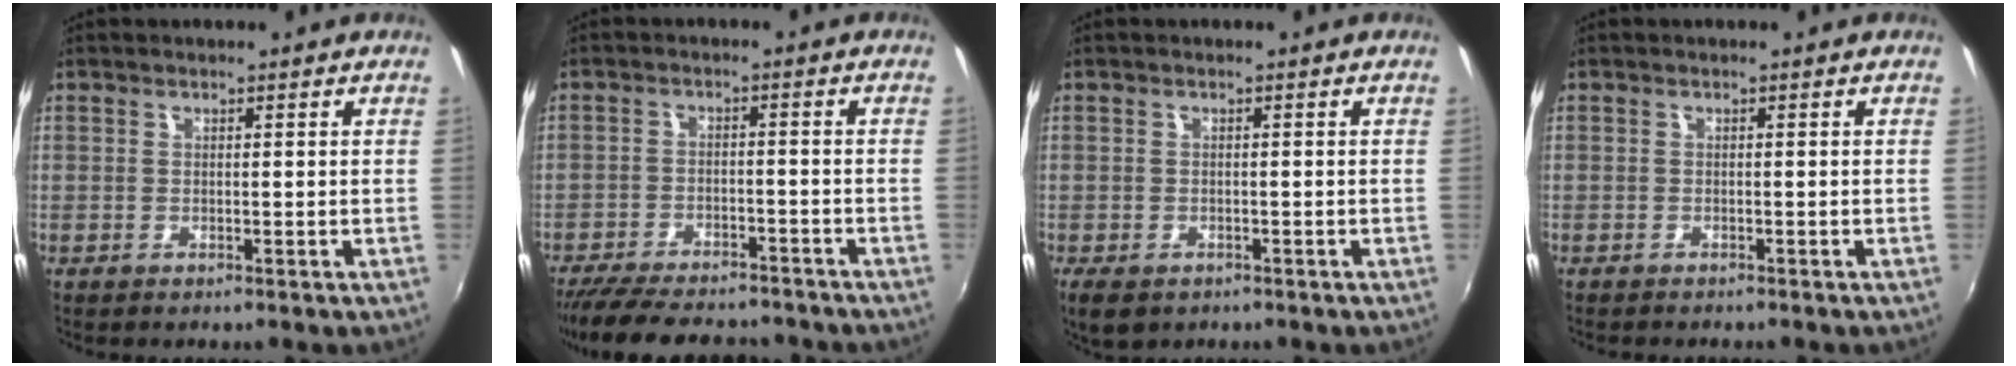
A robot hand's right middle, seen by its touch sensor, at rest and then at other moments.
{"total": 16.6, "force": [-14.1, 4.9, 7.2], "torque": [-0.154, -0.019, -0.208]}
{"total": 5.1, "force": [-3.1, 3.0, 2.7], "torque": [-0.062, -0.020, -0.050]}
{"total": 1.3, "force": [-1.2, 0.3, 0.3], "torque": [-0.010, -0.006, -0.019]}